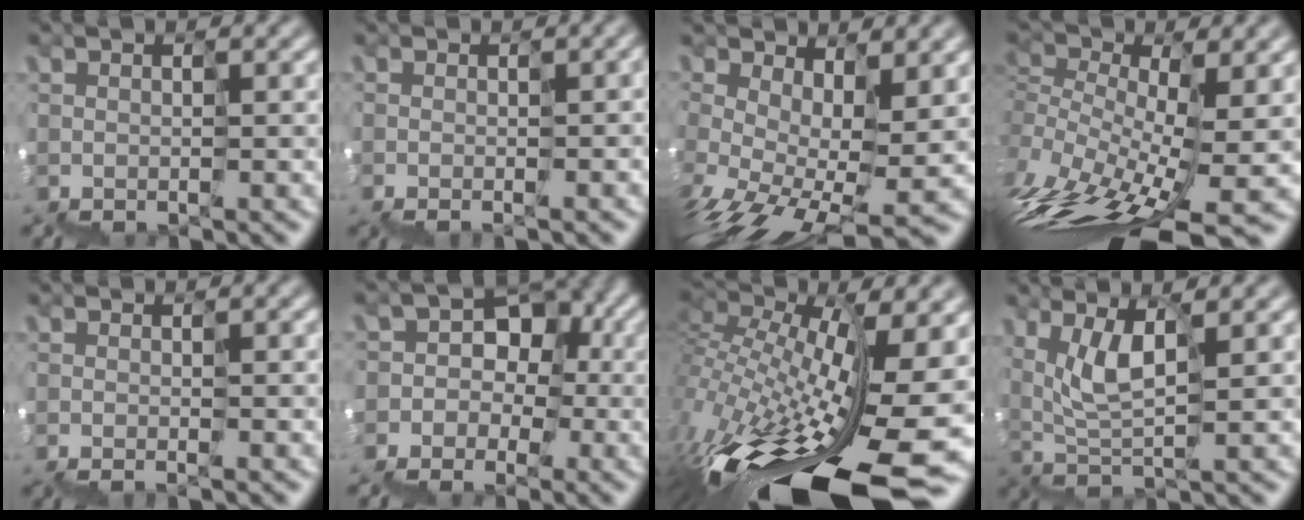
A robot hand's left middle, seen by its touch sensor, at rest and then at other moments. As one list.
[{"total": 0.9, "force": [-0.6, 0.2, 0.6], "torque": [0.013, 0.007, -0.004]}, {"total": 6.1, "force": [-2.1, 2.9, 5.0], "torque": [-0.130, -0.026, -0.026]}, {"total": 8.5, "force": [-3.9, 3.1, 6.9], "torque": [-0.177, -0.003, -0.057]}, {"total": 1.1, "force": [0.0, -0.7, -0.9], "torque": [0.023, 0.000, -0.002]}, {"total": 6.9, "force": [-2.3, 6.3, 1.3], "torque": [-0.012, 0.020, -0.066]}, {"total": 12.9, "force": [-6.0, 4.7, 10.4], "torque": [-0.220, -0.008, -0.111]}, {"total": 2.2, "force": [2.0, -0.9, -0.1], "torque": [-0.025, 0.012, 0.036]}]